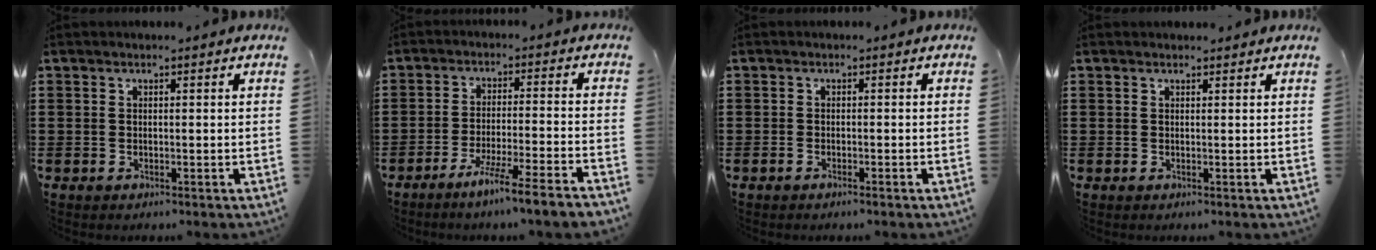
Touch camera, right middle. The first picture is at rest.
{"total": 6.2, "force": [-5.2, -1.0, 3.2], "torque": [-0.054, -0.016, -0.097]}
{"total": 0.7, "force": [-0.5, 0.1, 0.5], "torque": [-0.011, -0.003, -0.010]}
{"total": 0.5, "force": [0.4, 0.2, 0.0], "torque": [0.005, -0.003, 0.007]}